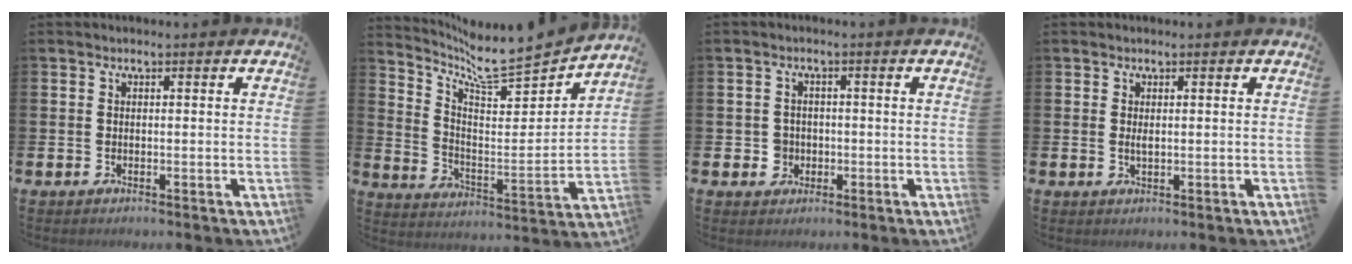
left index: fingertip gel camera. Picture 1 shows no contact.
{"total": 8.3, "force": [7.9, 0.9, 2.3], "torque": [-0.063, -0.078, 0.131]}
{"total": 2.4, "force": [-0.5, 2.4, 0.3], "torque": [-0.001, 0.001, -0.018]}
{"total": 0.9, "force": [0.3, 0.3, 0.8], "torque": [-0.015, 0.001, 0.004]}